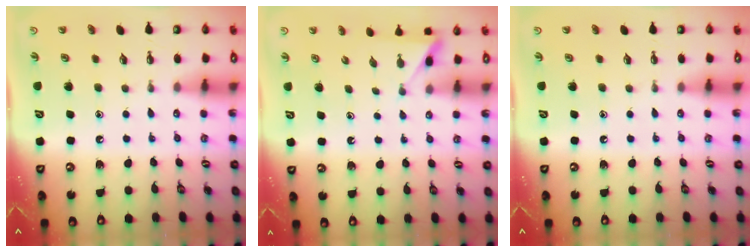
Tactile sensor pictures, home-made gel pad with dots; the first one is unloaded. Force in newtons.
{"total": 3.0, "press": 3.0, "slide": 0.3}
{"total": 0.0}